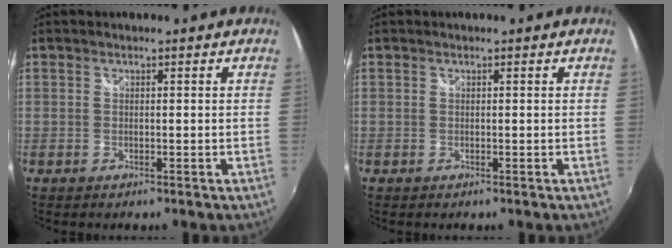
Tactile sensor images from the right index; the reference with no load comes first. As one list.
[{"total": 0.0}]